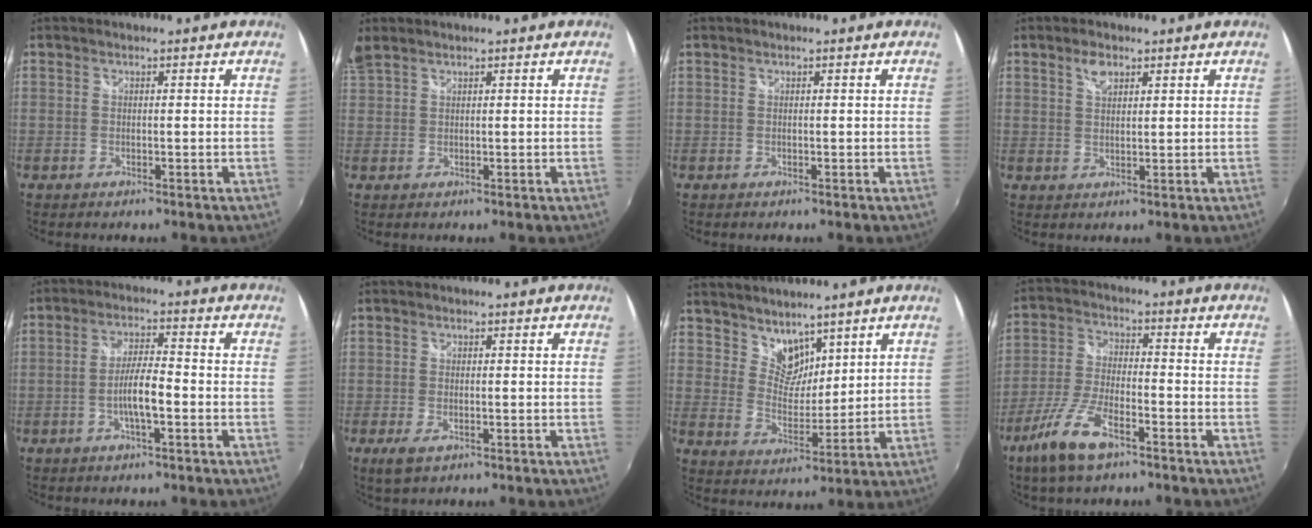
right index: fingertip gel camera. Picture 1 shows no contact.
{"total": 4.6, "force": [3.3, 2.3, 2.3], "torque": [-0.049, 0.017, 0.070]}
{"total": 0.0}
{"total": 3.0, "force": [1.8, 1.6, 1.9], "torque": [-0.031, 0.005, 0.032]}
{"total": 5.8, "force": [-2.1, 0.9, 5.3], "torque": [-0.101, 0.004, -0.037]}
{"total": 3.2, "force": [-1.7, 1.4, 2.3], "torque": [-0.050, -0.009, -0.028]}
{"total": 6.8, "force": [5.4, 3.8, 1.6], "torque": [-0.014, 0.001, 0.102]}
{"total": 10.8, "force": [-6.9, 3.4, 7.5], "torque": [-0.168, -0.009, -0.135]}